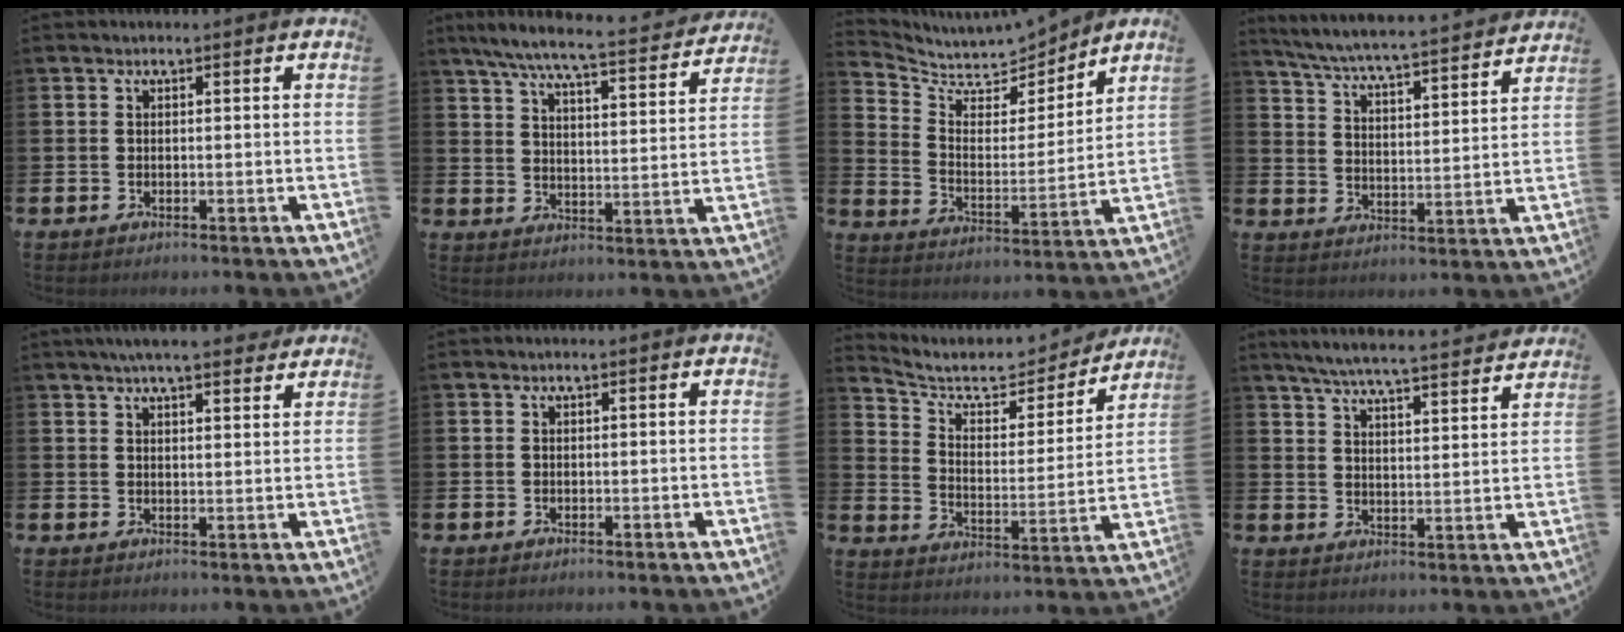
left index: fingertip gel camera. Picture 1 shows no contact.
{"total": 7.5, "force": [6.7, 0.4, 3.3], "torque": [-0.087, -0.045, 0.113]}
{"total": 6.1, "force": [5.7, 1.8, 0.6], "torque": [-0.057, -0.053, 0.098]}
{"total": 6.0, "force": [5.8, 0.0, 1.8], "torque": [-0.066, -0.050, 0.096]}
{"total": 5.2, "force": [4.9, 0.4, 1.9], "torque": [-0.042, -0.016, 0.087]}
{"total": 0.0}
{"total": 7.7, "force": [6.6, 2.9, 2.7], "torque": [-0.079, -0.048, 0.109]}
{"total": 6.0, "force": [5.7, 0.1, 1.8], "torque": [-0.054, -0.043, 0.098]}